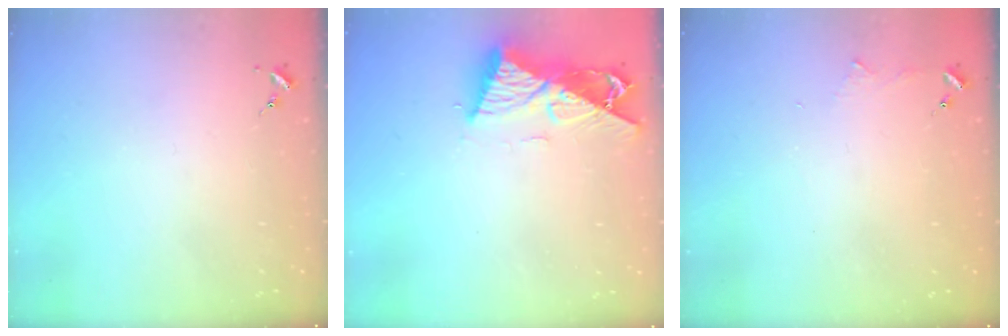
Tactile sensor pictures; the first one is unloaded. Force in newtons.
{"total": 10.6, "press": 10.5, "slide": 1.3}
{"total": 3.5, "press": 3.5, "slide": 0.4}